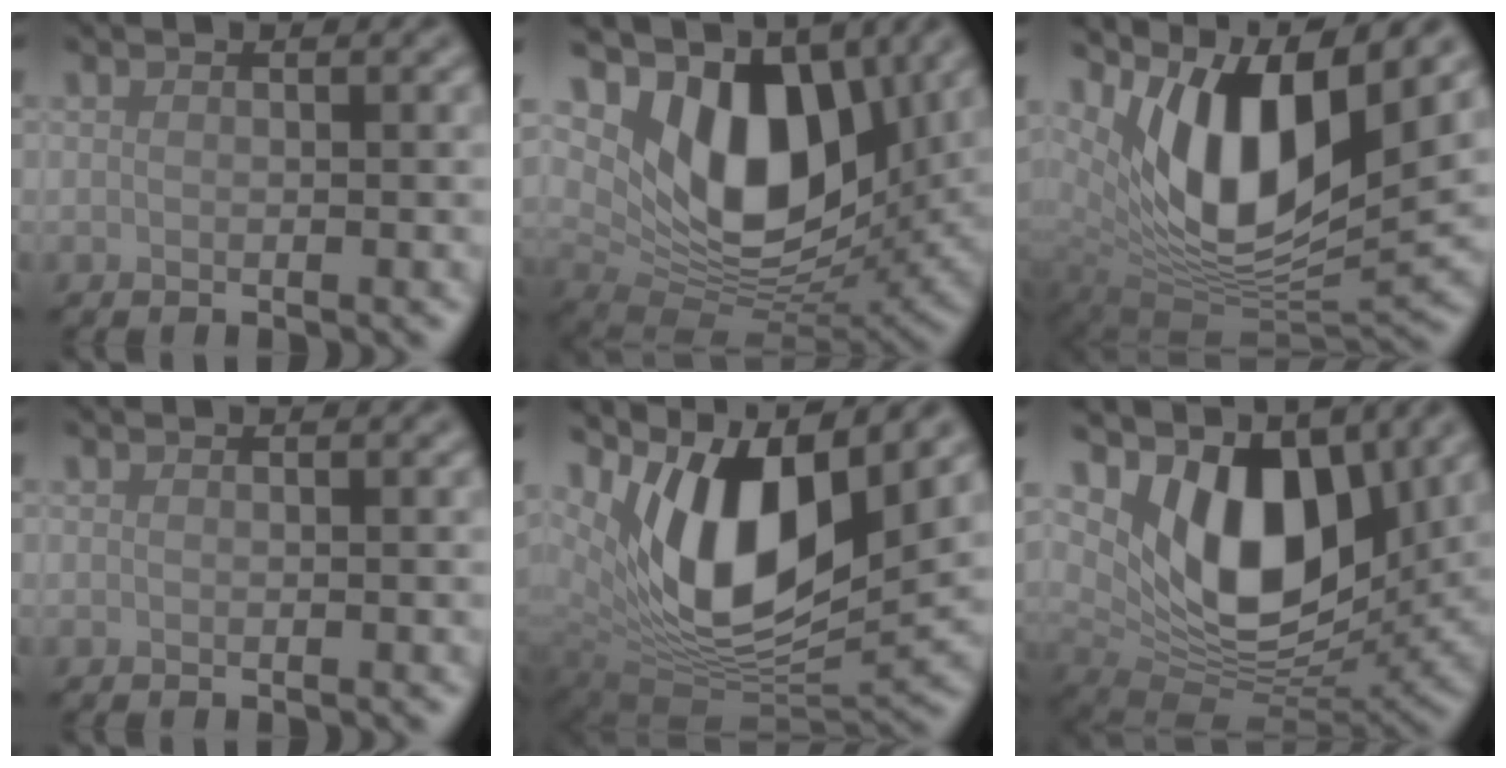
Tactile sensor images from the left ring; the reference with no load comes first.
{"total": 10.9, "force": [4.0, 6.4, 7.9], "torque": [-0.130, -0.019, 0.070]}
{"total": 12.1, "force": [5.5, 4.8, 9.6], "torque": [-0.165, -0.009, 0.108]}
{"total": 0.0}
{"total": 13.1, "force": [5.4, 5.9, 10.3], "torque": [-0.176, -0.002, 0.101]}
{"total": 9.9, "force": [3.7, 5.5, 7.4], "torque": [-0.123, -0.020, 0.060]}